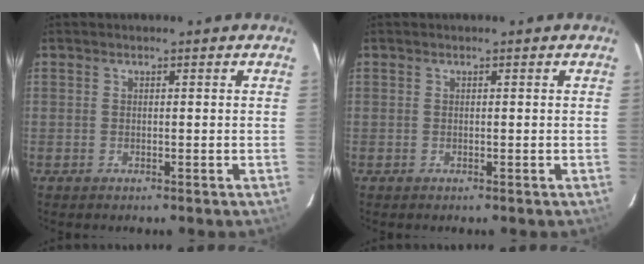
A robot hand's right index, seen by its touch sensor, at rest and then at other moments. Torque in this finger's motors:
{"motor_torque": [0.00, 0.00, -0.01, 0.00]}